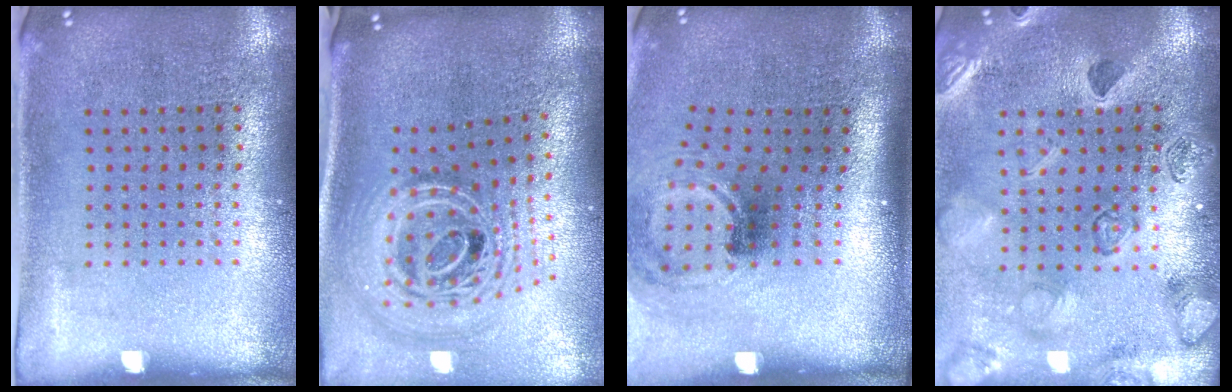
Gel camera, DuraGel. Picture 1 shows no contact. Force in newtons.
{"total": 2.9, "press": 2.0, "slide": 2.1}
{"total": 1.8, "press": 1.1, "slide": 1.4}
{"total": 2.4, "press": 2.4, "slide": 0.3}